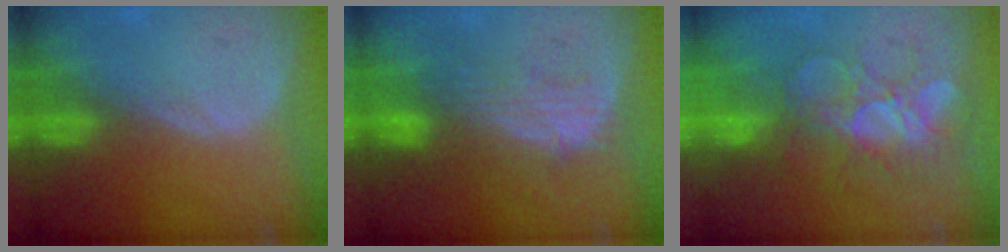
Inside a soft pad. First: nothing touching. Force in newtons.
{"total": 7.4, "press": 7.0, "slide": 2.2}
{"total": 9.3, "press": 8.5, "slide": 3.8}